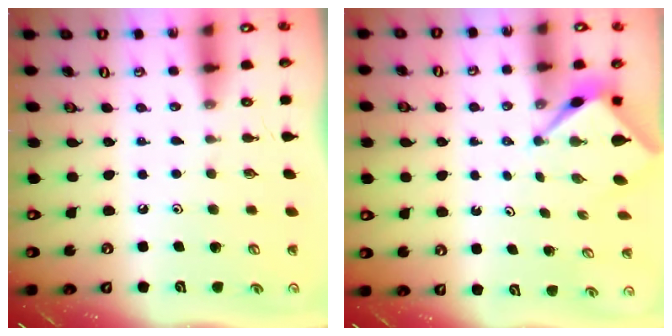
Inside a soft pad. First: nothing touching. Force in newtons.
{"total": 2.7, "press": 2.7, "slide": 0.2}